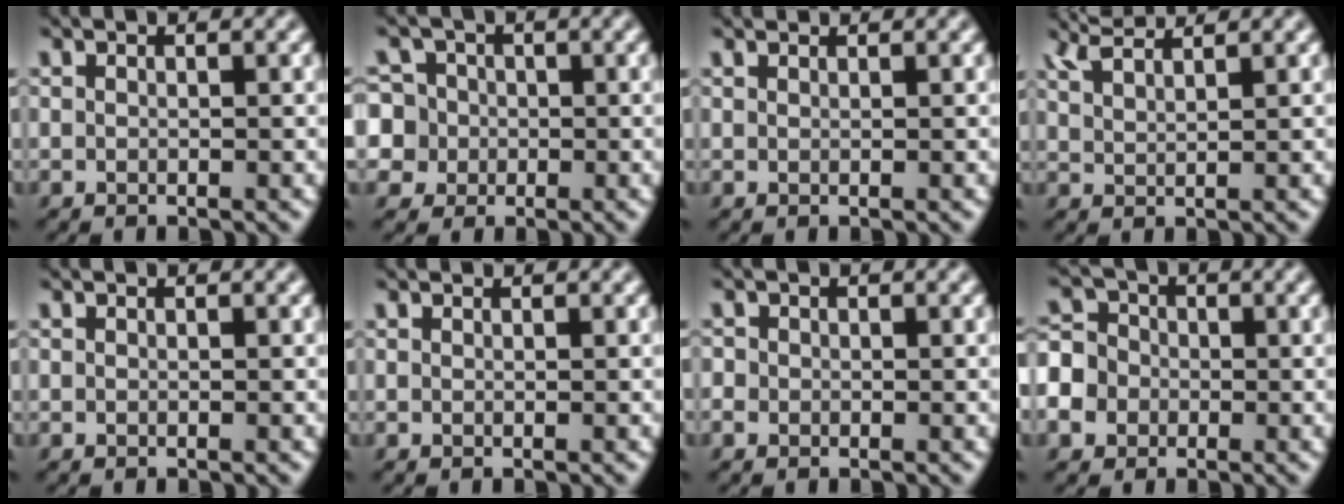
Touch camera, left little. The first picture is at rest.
{"total": 7.5, "force": [0.9, 6.9, 2.8], "torque": [-0.056, 0.040, -0.019]}
{"total": 0.9, "force": [0.9, -0.1, 0.1], "torque": [-0.011, 0.005, 0.019]}
{"total": 3.1, "force": [2.9, 0.1, 1.0], "torque": [-0.032, 0.012, 0.057]}
{"total": 0.0}
{"total": 0.6, "force": [0.6, 0.0, 0.0], "torque": [-0.005, 0.004, 0.014]}
{"total": 1.2, "force": [-0.1, 1.2, 0.3], "torque": [-0.007, 0.001, -0.003]}
{"total": 8.6, "force": [-3.1, 7.5, 2.9], "torque": [-0.077, -0.007, -0.089]}